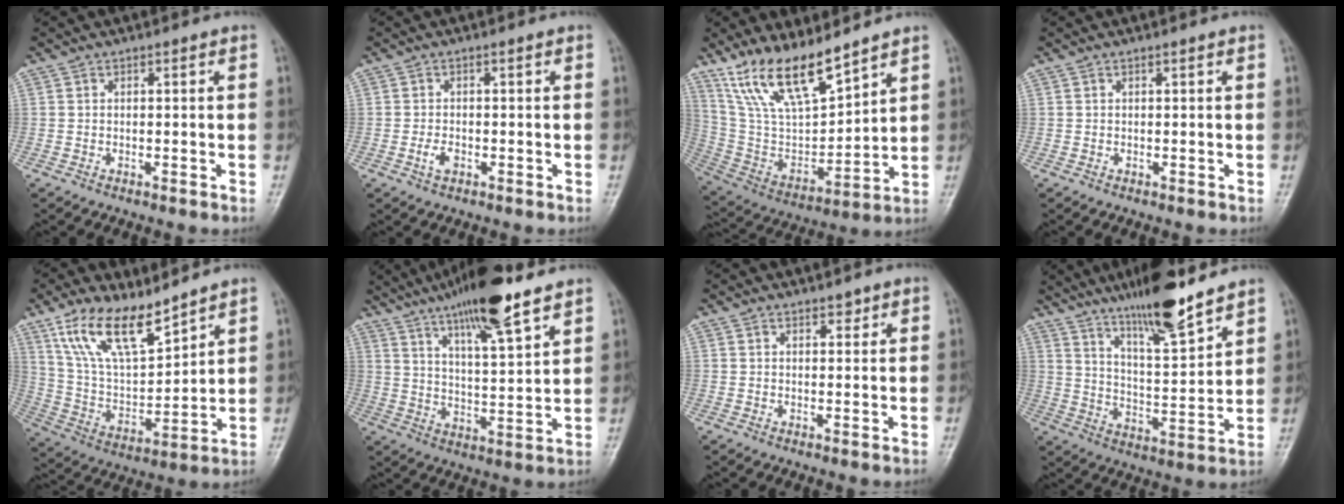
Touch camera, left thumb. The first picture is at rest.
{"total": 2.1, "force": [-0.8, 1.2, 1.5], "torque": [-0.031, 0.004, -0.015]}
{"total": 16.8, "force": [12.6, 5.4, 9.8], "torque": [-0.151, -0.060, 0.253]}
{"total": 0.0}
{"total": 15.2, "force": [10.8, 5.7, 9.1], "torque": [-0.141, -0.054, 0.219]}
{"total": 15.1, "force": [10.5, 2.5, 10.6], "torque": [-0.168, -0.049, 0.179]}
{"total": 1.5, "force": [1.1, 0.7, 0.6], "torque": [0.001, -0.006, 0.014]}
{"total": 14.0, "force": [10.9, 1.7, 8.6], "torque": [-0.135, -0.068, 0.190]}